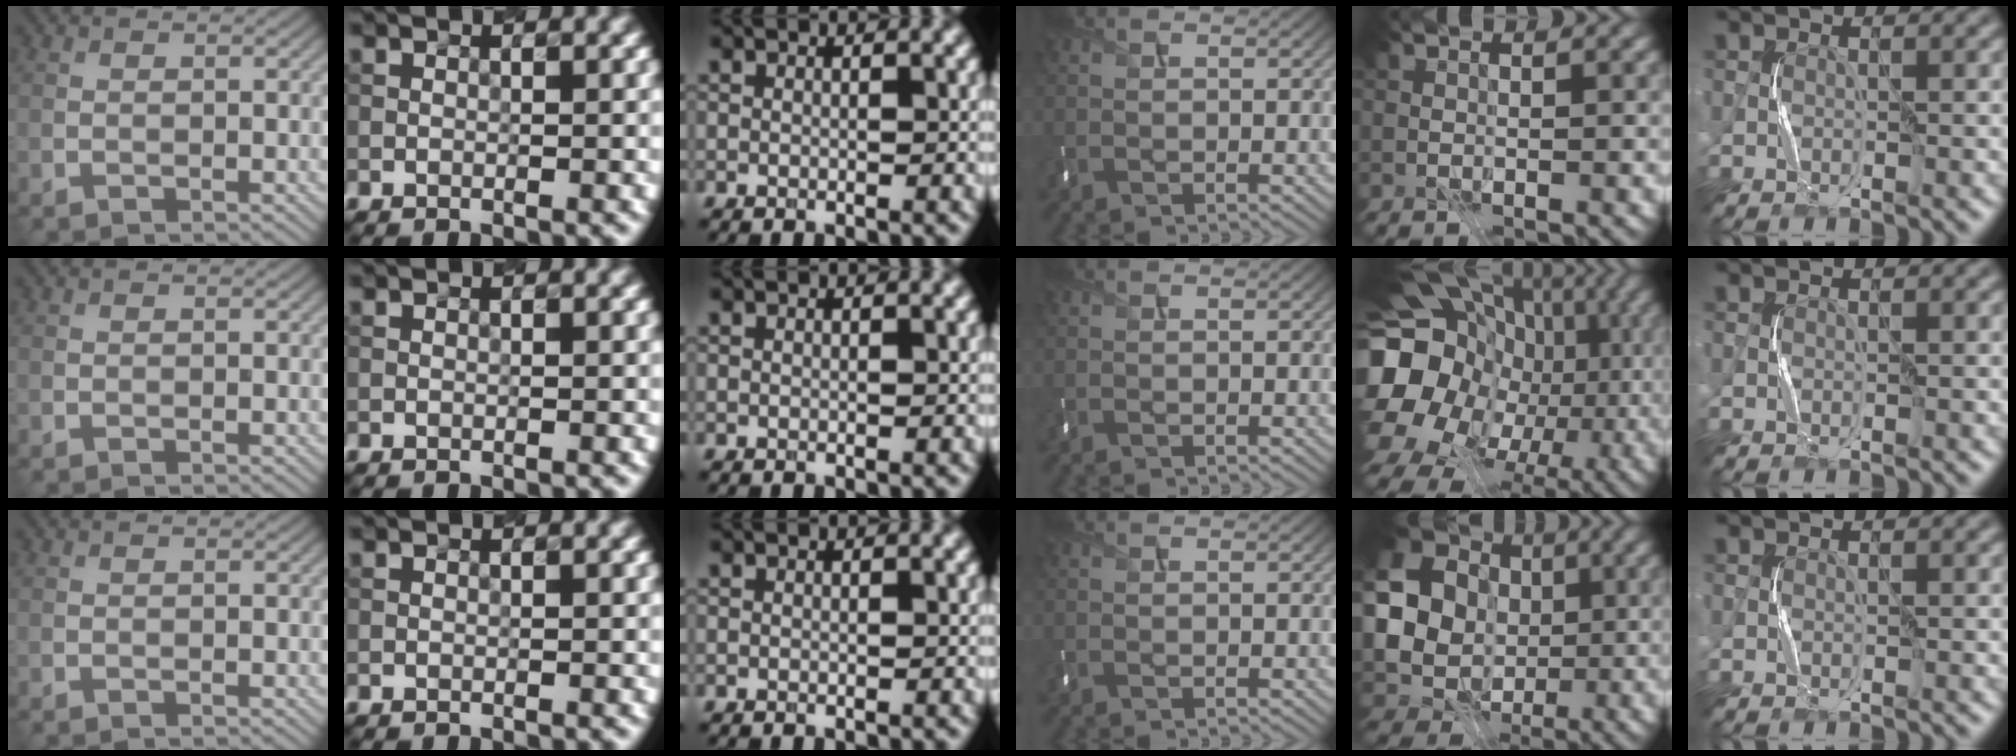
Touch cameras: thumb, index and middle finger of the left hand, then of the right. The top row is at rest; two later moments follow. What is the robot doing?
{"motion": "press", "object": "keyboard"}